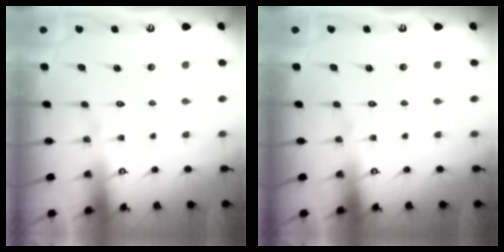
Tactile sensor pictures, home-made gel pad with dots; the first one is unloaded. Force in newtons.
{"total": 0.0}